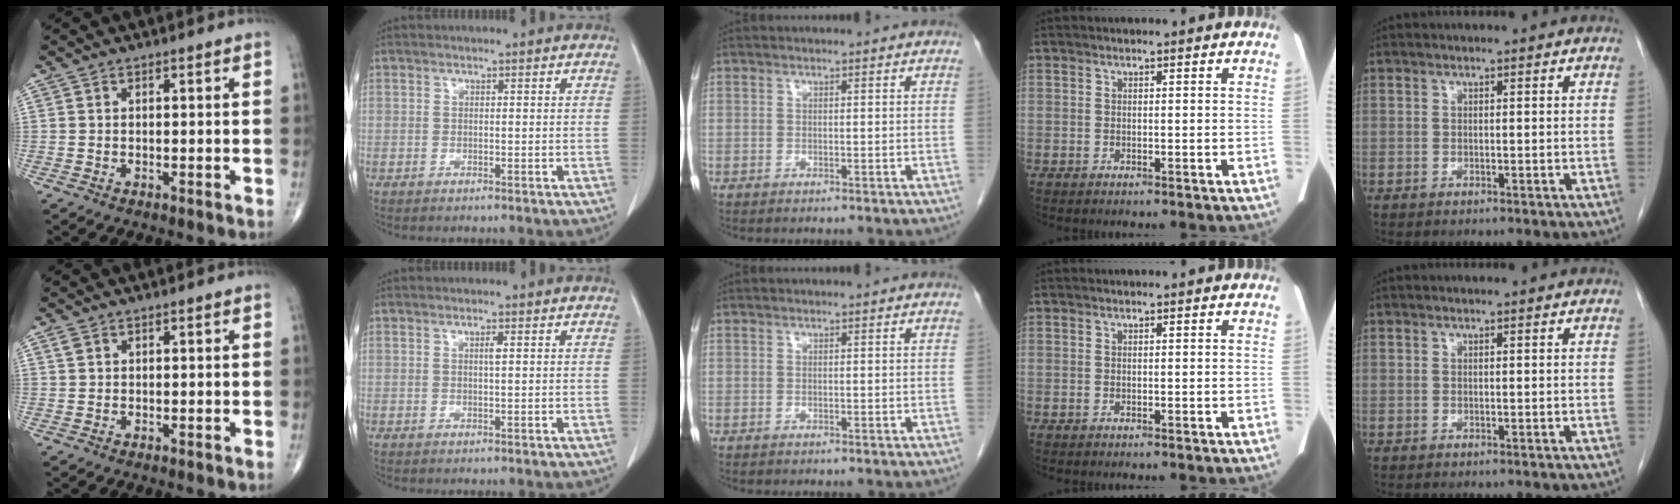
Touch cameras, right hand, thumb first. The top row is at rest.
{"thumb": {"total": 0.9, "force": [0.6, 0.6, 0.5], "torque": [-0.010, 0.005, 0.013]}, "index": {"total": 0.9, "force": [0.2, 0.0, 0.8], "torque": [-0.016, 0.001, 0.003]}}